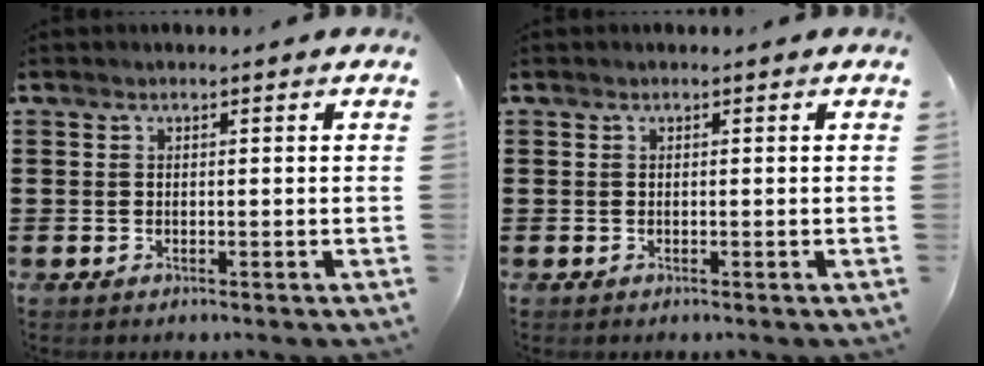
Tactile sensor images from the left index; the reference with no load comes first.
{"total": 0.0}